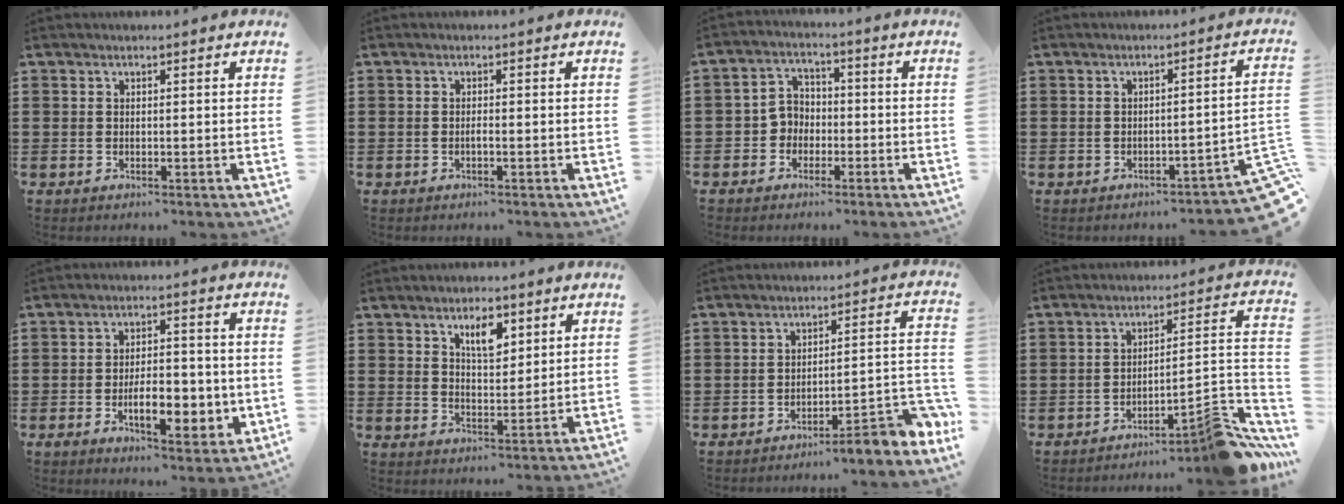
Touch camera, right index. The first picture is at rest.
{"total": 0.8, "force": [-0.3, 0.1, 0.7], "torque": [-0.014, -0.002, -0.005]}
{"total": 4.0, "force": [-2.0, 3.4, 0.8], "torque": [-0.035, 0.008, -0.046]}
{"total": 3.6, "force": [-2.9, 0.3, 2.1], "torque": [-0.038, -0.008, -0.059]}
{"total": 8.5, "force": [-2.3, 4.1, 7.1], "torque": [-0.118, -0.002, -0.044]}
{"total": 5.0, "force": [3.0, 2.1, 3.4], "torque": [-0.060, 0.000, 0.049]}
{"total": 5.0, "force": [-4.0, 0.3, 3.0], "torque": [-0.050, -0.015, -0.079]}
{"total": 8.2, "force": [-6.7, 0.6, 4.7], "torque": [-0.048, -0.009, -0.131]}